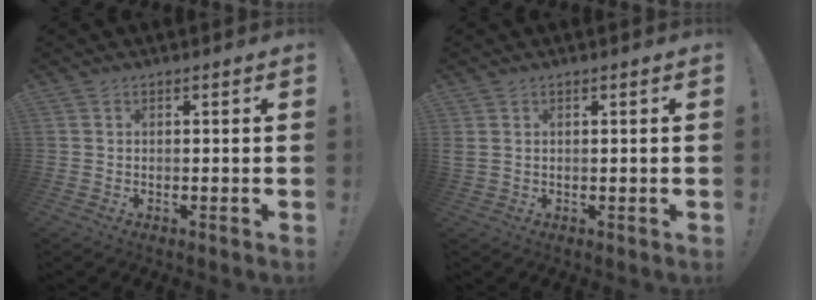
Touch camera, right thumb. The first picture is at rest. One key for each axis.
{"total": 1.5, "fx": 0.7, "fy": 0.8, "fz": 1.1, "tx": -0.028, "ty": 0.005, "tz": 0.015}